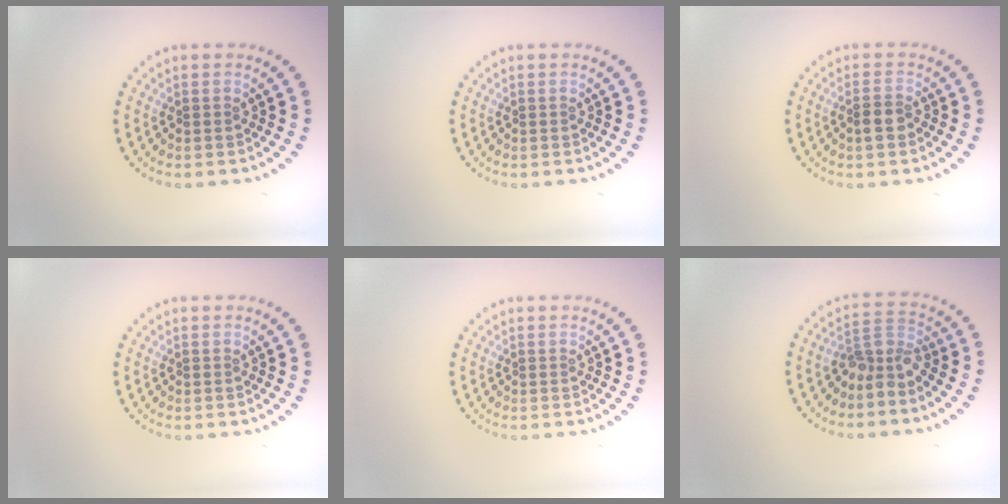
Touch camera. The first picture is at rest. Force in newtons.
{"total": 0.0}
{"total": 1.9, "press": 1.7, "slide": 0.9}
{"total": 0.0}
{"total": 0.0}
{"total": 2.7, "press": 2.0, "slide": 1.8}